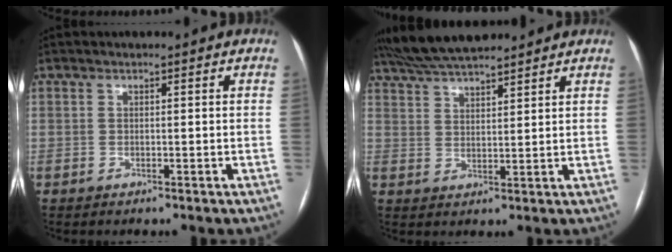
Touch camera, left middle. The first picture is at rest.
{"total": 10.5, "force": [9.4, 1.6, 4.5], "torque": [-0.083, 0.030, 0.161]}